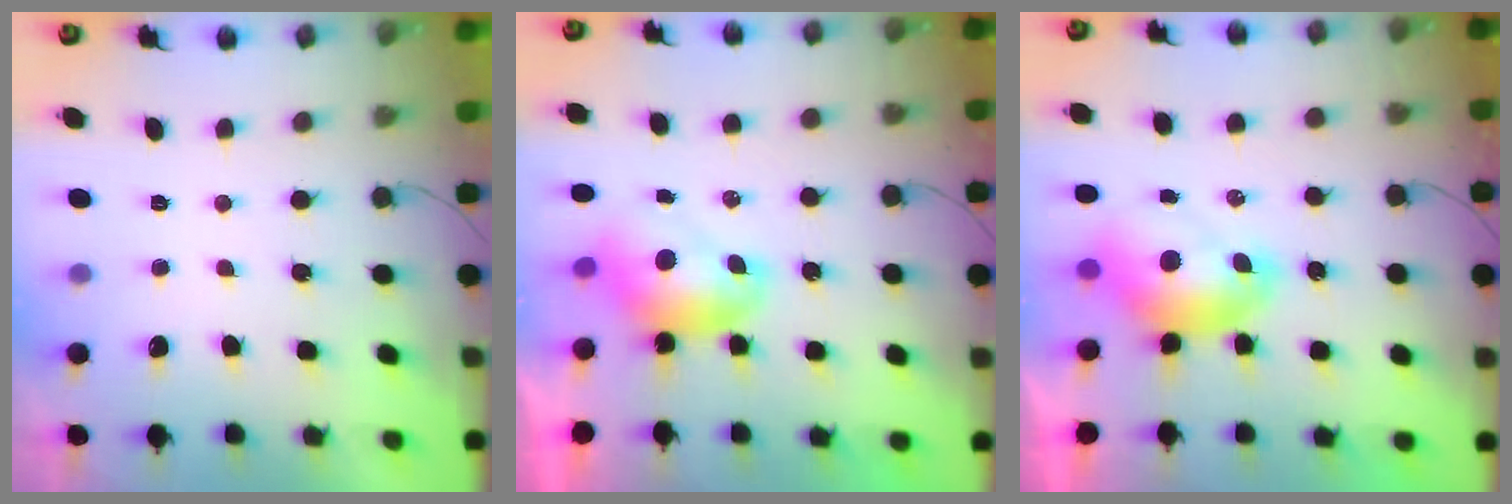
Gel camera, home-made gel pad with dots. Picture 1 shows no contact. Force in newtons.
{"total": 7.7, "press": 7.7, "slide": 0.3}
{"total": 8.1, "press": 8.0, "slide": 0.9}